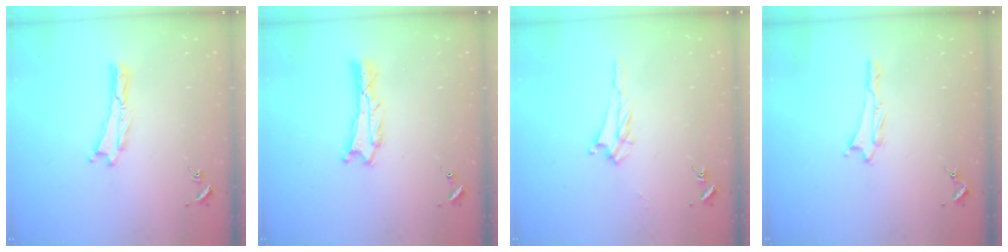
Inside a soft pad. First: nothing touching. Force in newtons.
{"total": 0.9, "press": 0.9, "slide": 0.1}
{"total": 2.4, "press": 2.4, "slide": 0.4}
{"total": 1.2, "press": 1.2, "slide": 0.1}